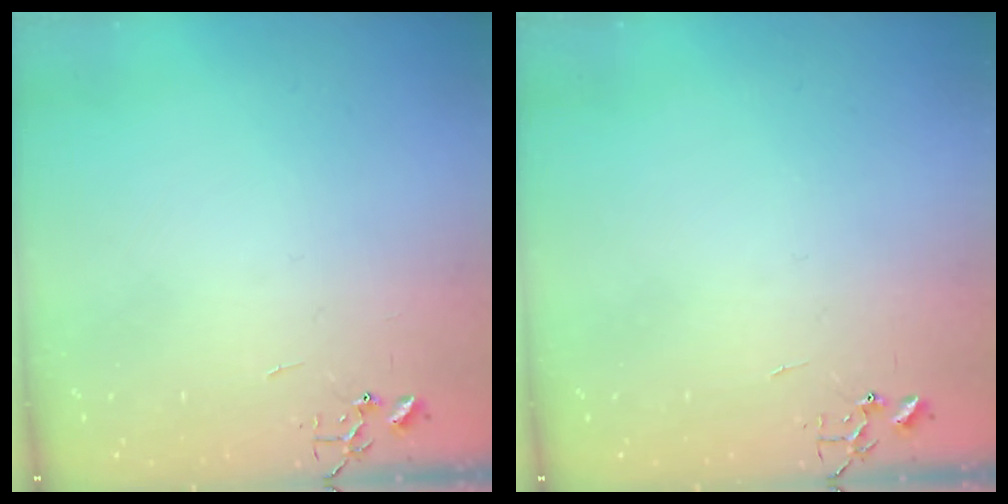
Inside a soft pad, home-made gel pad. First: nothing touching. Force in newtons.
{"total": 0.0}